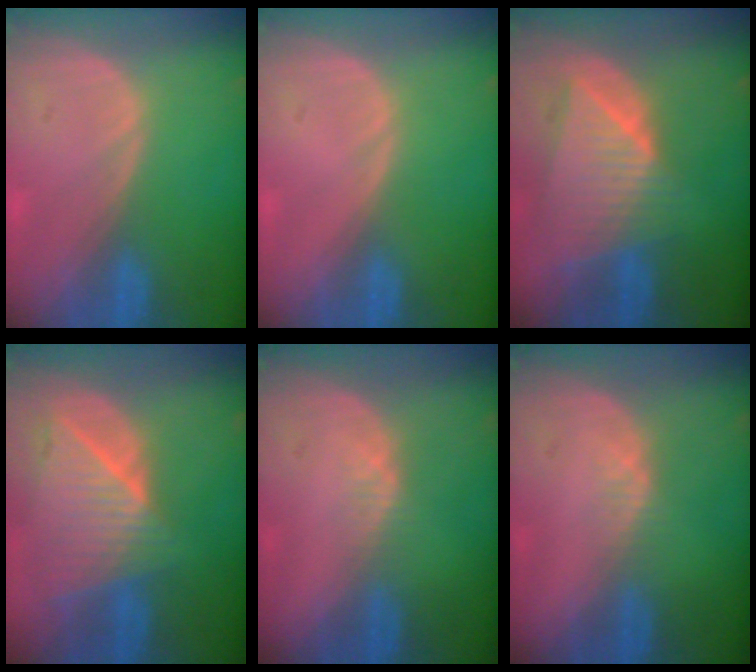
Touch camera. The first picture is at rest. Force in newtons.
{"total": 0.0}
{"total": 9.1, "press": 8.0, "slide": 4.3}
{"total": 9.2, "press": 8.3, "slide": 4.0}
{"total": 1.4, "press": 1.2, "slide": 0.7}
{"total": 1.4, "press": 1.2, "slide": 0.7}